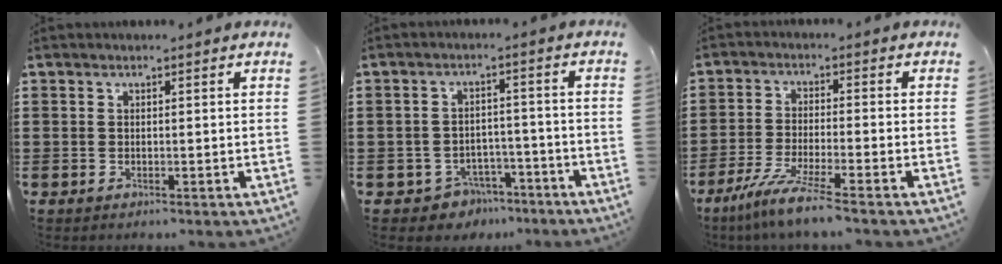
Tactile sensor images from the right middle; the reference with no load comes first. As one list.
[{"total": 3.8, "force": [-3.4, 1.7, 0.4], "torque": [-0.015, 0.011, -0.070]}, {"total": 6.4, "force": [-5.0, -0.3, 4.0], "torque": [-0.090, -0.020, -0.097]}]